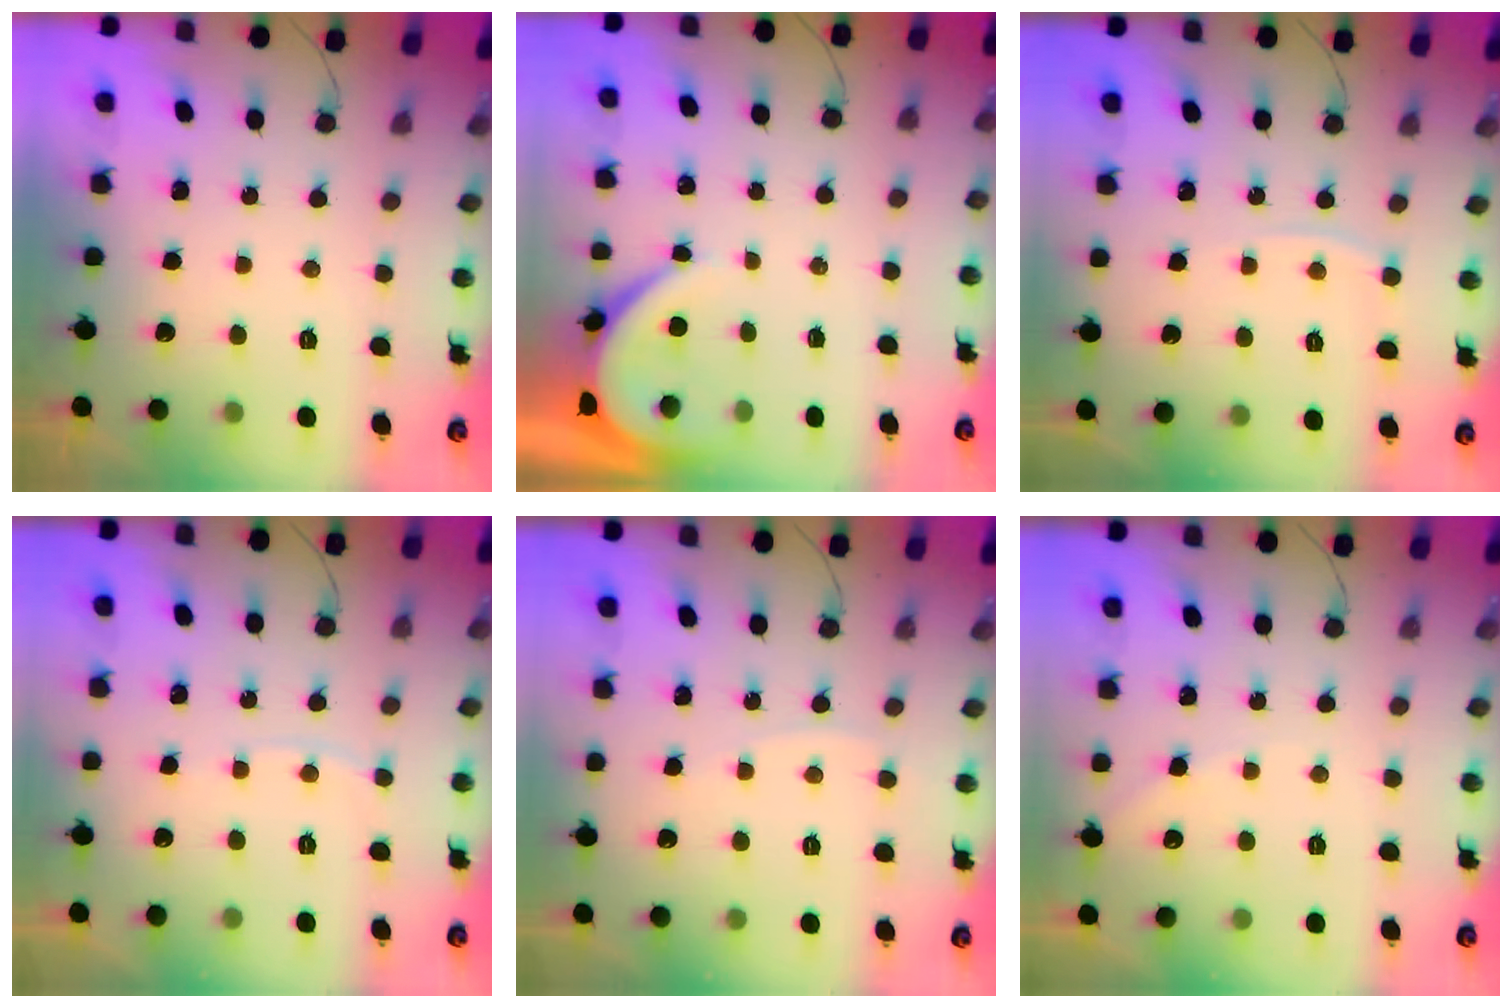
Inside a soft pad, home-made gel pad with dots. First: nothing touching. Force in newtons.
{"total": 3.9, "press": 3.9, "slide": 0.4}
{"total": 2.5, "press": 2.5, "slide": 0.4}
{"total": 3.0, "press": 2.9, "slide": 0.4}
{"total": 4.4, "press": 4.4, "slide": 0.6}
{"total": 3.5, "press": 3.5, "slide": 0.5}